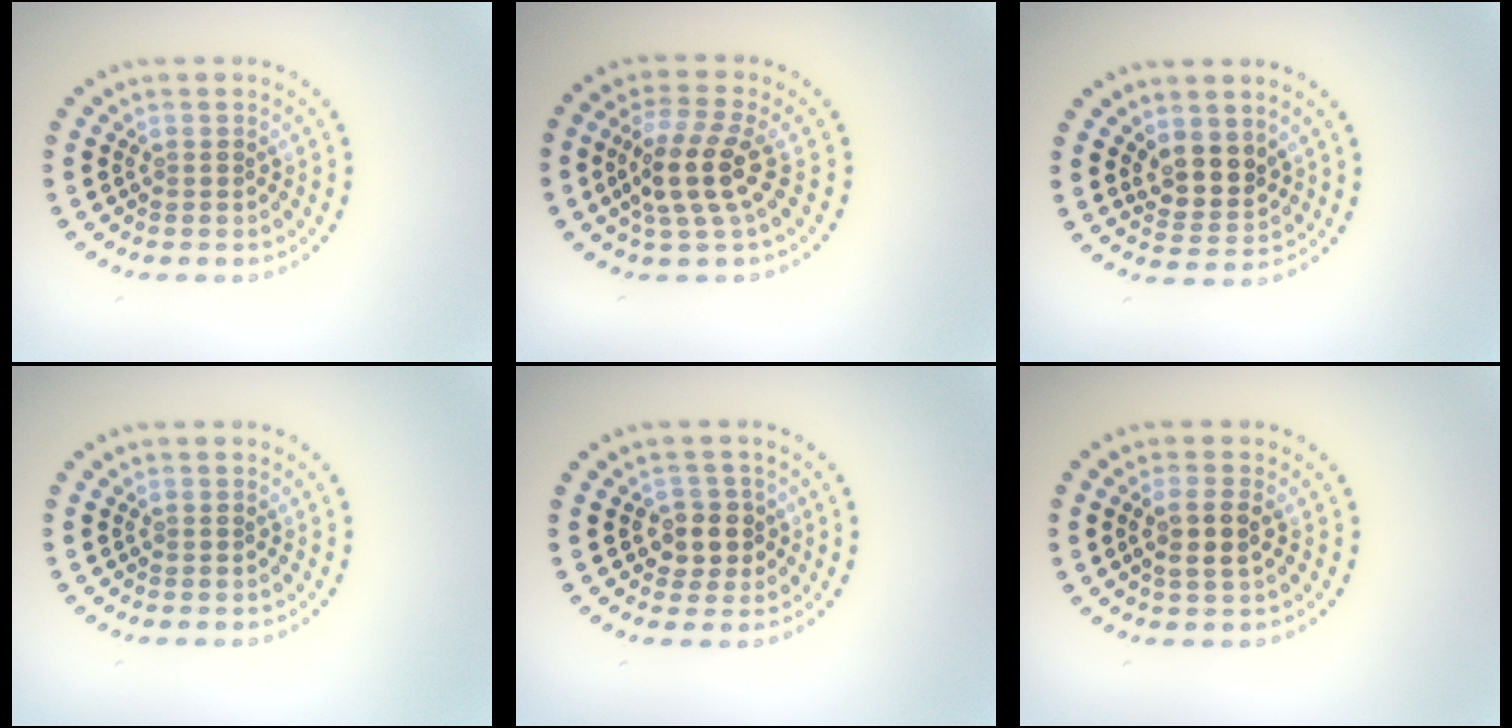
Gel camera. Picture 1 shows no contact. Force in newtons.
{"total": 4.3, "press": 3.8, "slide": 1.9}
{"total": 3.0, "press": 2.5, "slide": 1.6}
{"total": 0.0}
{"total": 2.5, "press": 2.3, "slide": 0.9}
{"total": 2.5, "press": 2.2, "slide": 1.0}